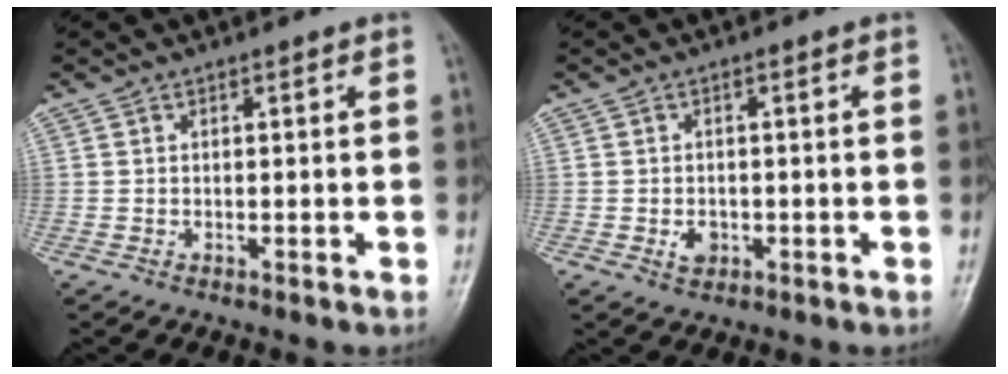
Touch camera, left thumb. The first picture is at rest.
{"total": 2.5, "force": [-0.8, 2.0, 1.4], "torque": [-0.017, 0.001, -0.009]}